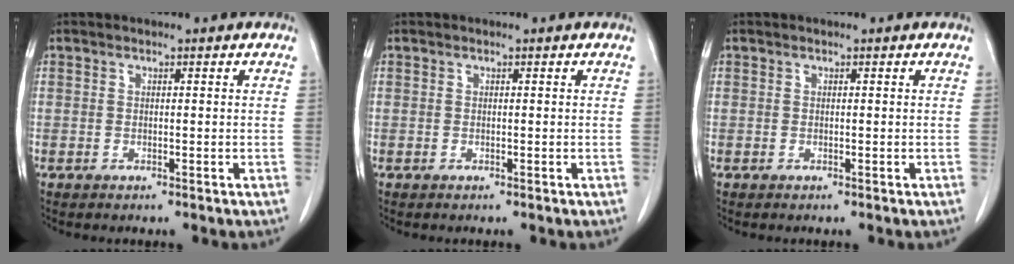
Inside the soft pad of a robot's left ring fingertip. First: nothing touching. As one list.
[{"total": 0.0}, {"total": 0.0}]